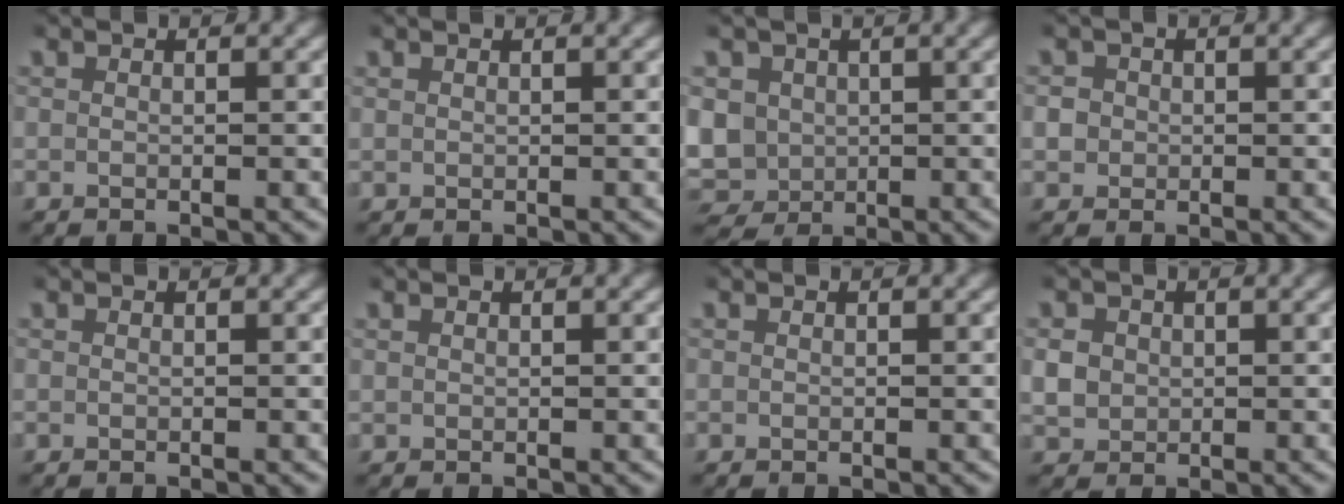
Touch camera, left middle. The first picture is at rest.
{"total": 0.0}
{"total": 10.1, "force": [-1.0, 9.4, 3.3], "torque": [-0.103, -0.040, -0.012]}
{"total": 3.1, "force": [0.1, 3.0, 0.6], "torque": [-0.015, 0.006, -0.008]}
{"total": 0.0}
{"total": 0.0}
{"total": 0.0}
{"total": 2.5, "force": [0.2, 2.4, 1.0], "torque": [-0.027, -0.001, 0.007]}